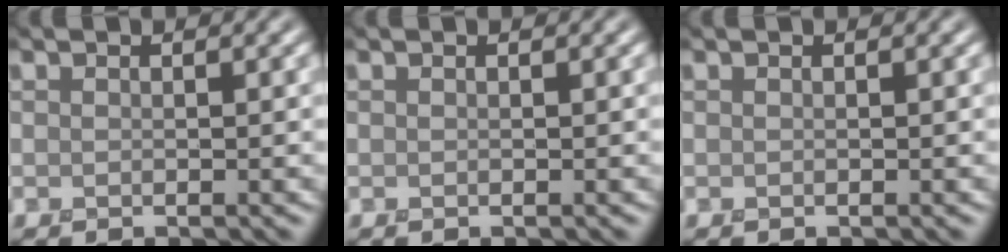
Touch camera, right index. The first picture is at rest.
{"total": 0.0}
{"total": 0.0}